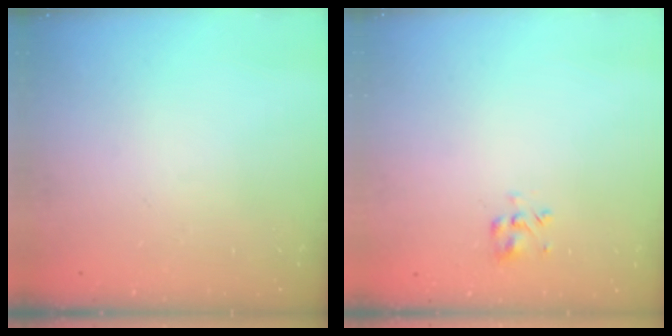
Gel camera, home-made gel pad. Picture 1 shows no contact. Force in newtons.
{"total": 4.1, "press": 4.0, "slide": 0.9}